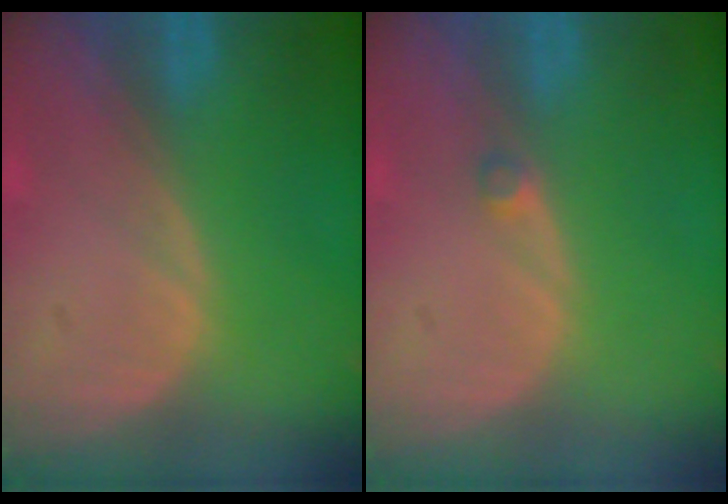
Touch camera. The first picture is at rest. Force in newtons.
{"total": 1.1, "press": 1.0, "slide": 0.6}